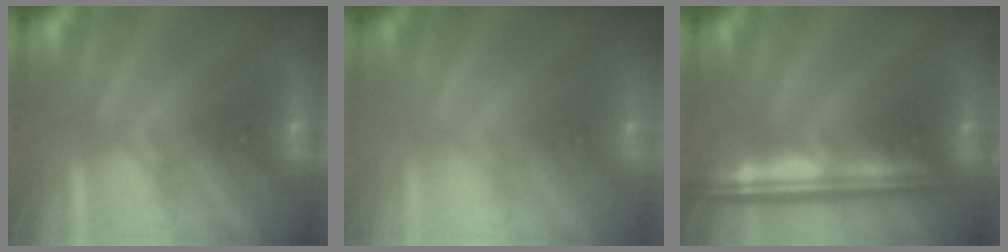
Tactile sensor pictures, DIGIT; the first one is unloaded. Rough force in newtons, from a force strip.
{"total": 9.3}
{"total": 8.5}